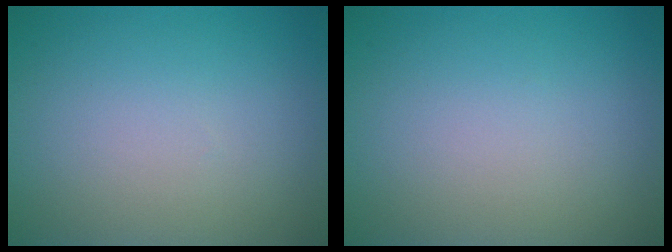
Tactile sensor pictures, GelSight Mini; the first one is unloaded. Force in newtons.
{"total": 0.0}